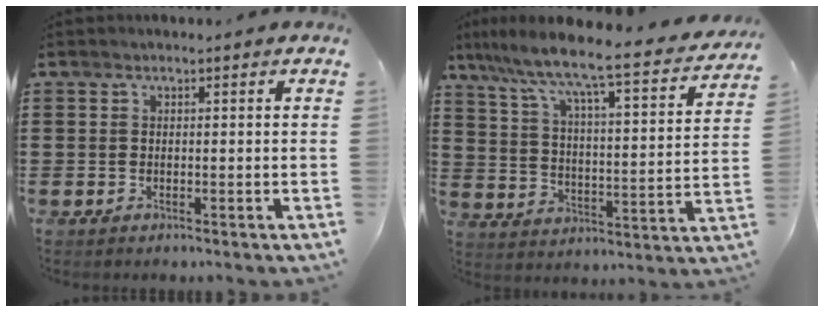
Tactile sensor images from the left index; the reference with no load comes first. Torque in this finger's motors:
{"motor_torque": [2.14, 0.00, 0.45, 0.21]}